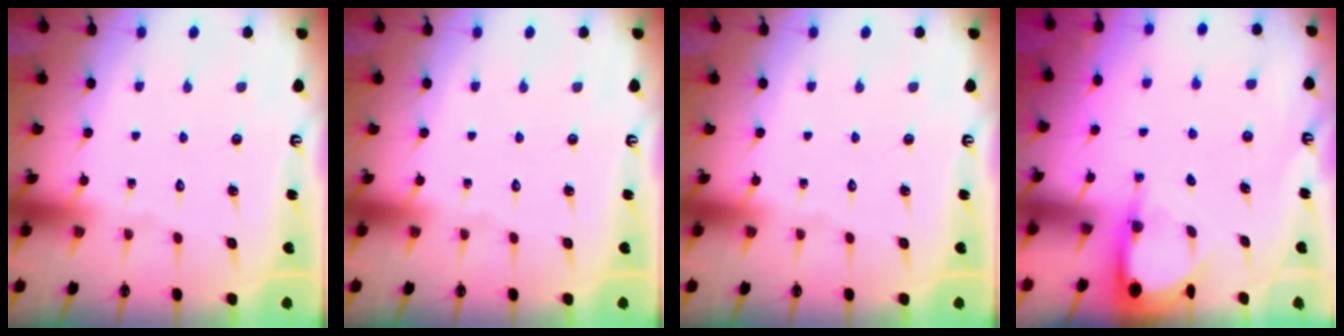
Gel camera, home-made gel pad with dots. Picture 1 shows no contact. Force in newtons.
{"total": 0.0}
{"total": 0.0}
{"total": 3.5, "press": 3.5, "slide": 0.2}